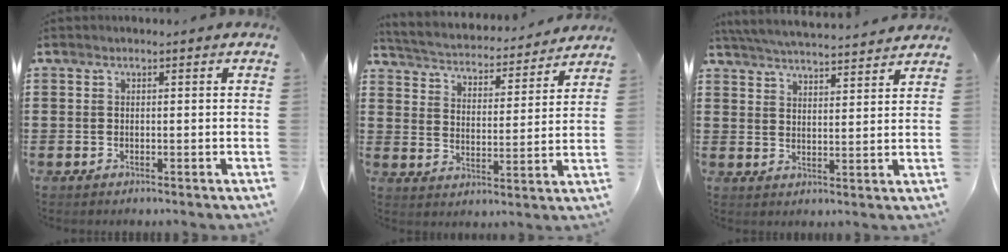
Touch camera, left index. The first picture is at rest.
{"total": 3.2, "force": [3.2, 0.2, 0.2], "torque": [-0.027, -0.031, 0.045]}
{"total": 5.0, "force": [4.9, -0.4, 0.7], "torque": [-0.033, -0.028, 0.086]}